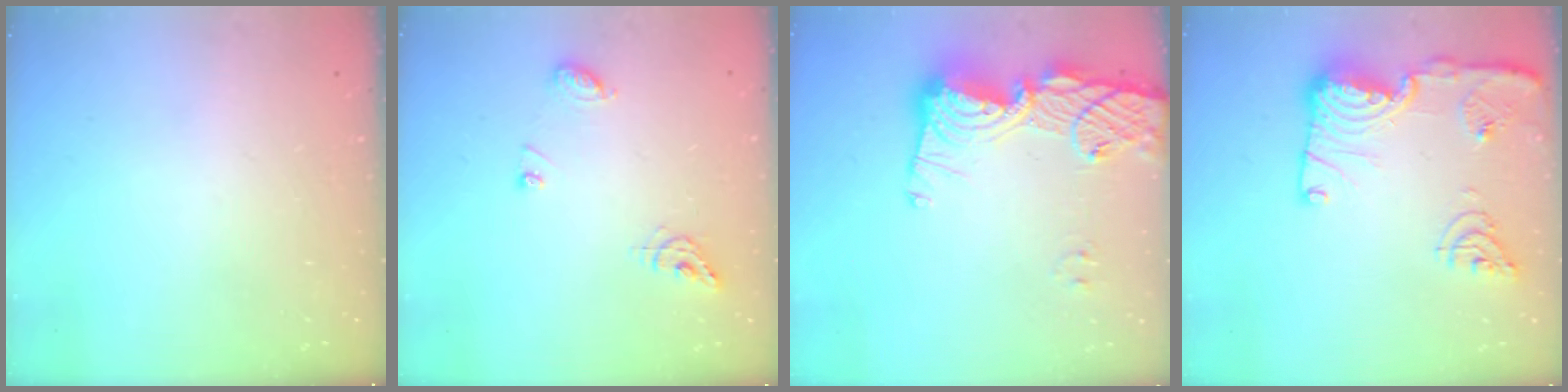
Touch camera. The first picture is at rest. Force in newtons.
{"total": 8.2, "press": 8.2, "slide": 0.8}
{"total": 18.1, "press": 18.0, "slide": 1.8}
{"total": 19.6, "press": 18.8, "slide": 5.6}